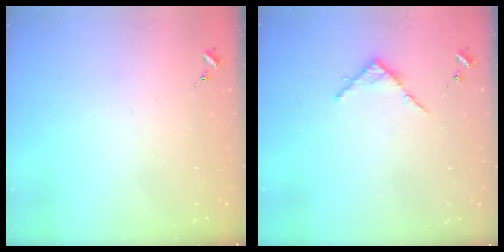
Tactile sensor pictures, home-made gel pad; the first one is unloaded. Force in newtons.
{"total": 4.3, "press": 4.3, "slide": 0.5}